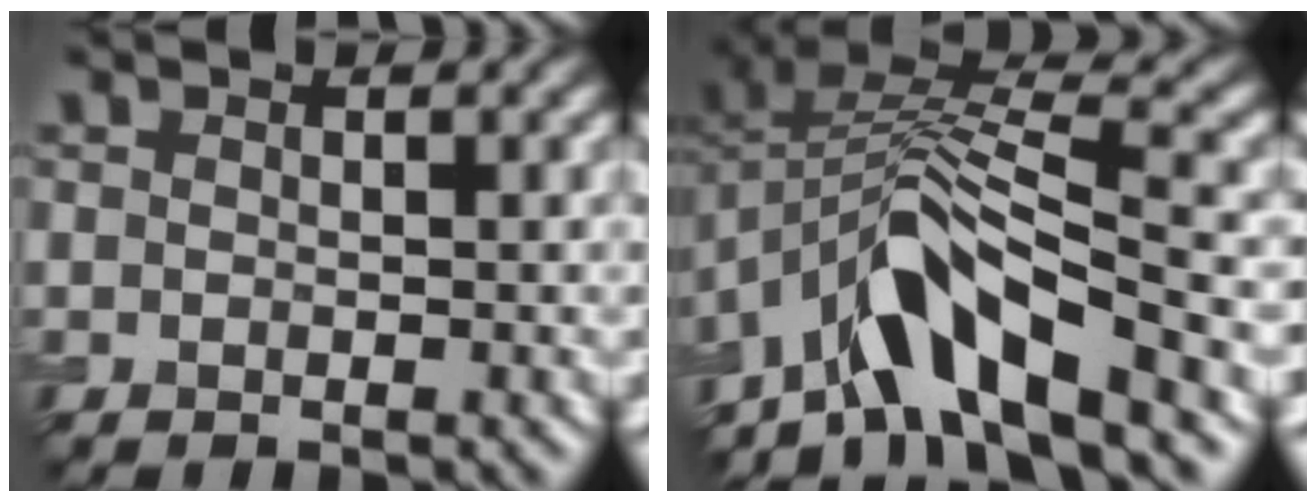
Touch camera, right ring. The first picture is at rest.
{"total": 8.9, "force": [-4.8, 2.9, 6.9], "torque": [-0.107, 0.016, -0.097]}